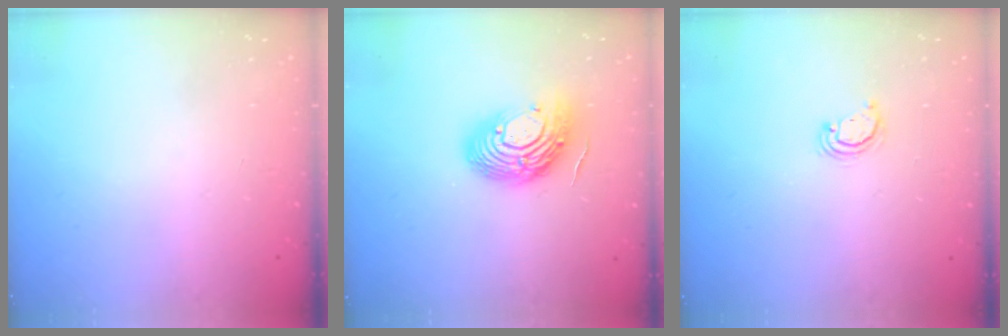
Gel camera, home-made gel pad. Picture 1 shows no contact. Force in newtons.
{"total": 14.9, "press": 14.9, "slide": 1.3}
{"total": 2.6, "press": 2.6, "slide": 0.3}